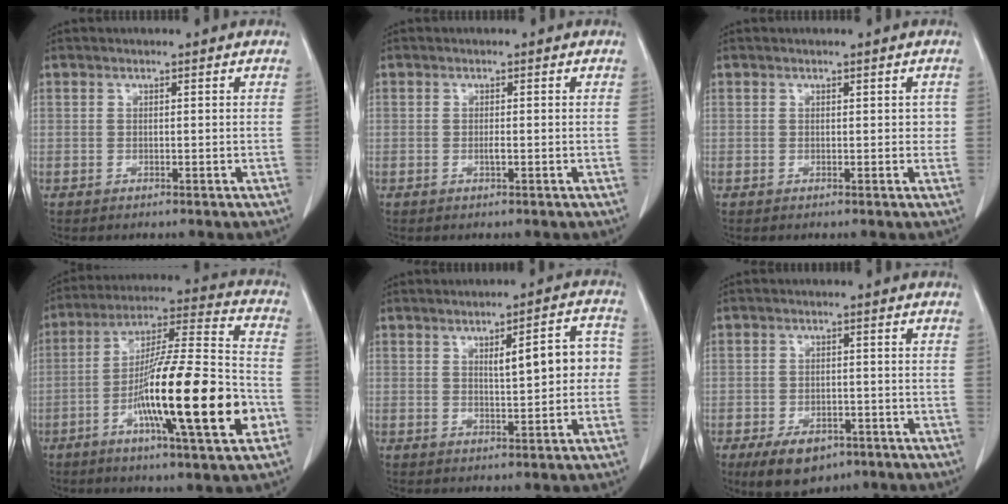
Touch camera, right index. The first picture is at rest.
{"total": 0.9, "force": [-0.2, 0.1, 0.8], "torque": [-0.020, -0.001, -0.002]}
{"total": 1.4, "force": [0.3, 1.0, 0.8], "torque": [-0.002, 0.006, 0.004]}
{"total": 22.2, "force": [-7.0, 1.7, 21.0], "torque": [-0.345, -0.012, -0.118]}
{"total": 7.6, "force": [0.8, 2.0, 7.3], "torque": [-0.098, 0.026, 0.014]}
{"total": 7.4, "force": [-4.7, 4.2, 3.9], "torque": [-0.063, -0.002, -0.067]}